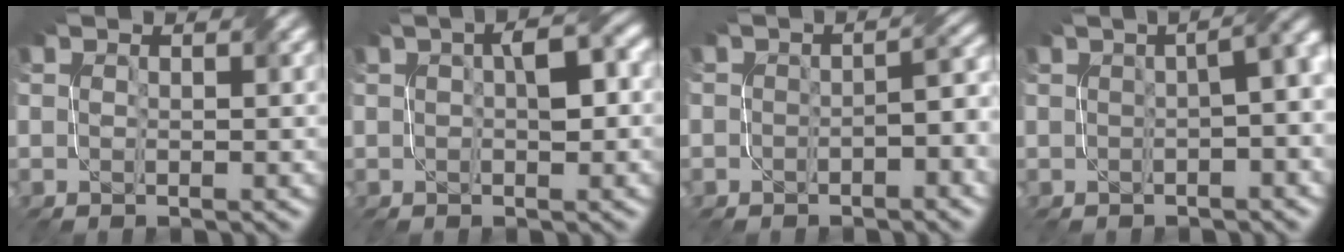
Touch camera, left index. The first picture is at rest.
{"total": 3.2, "force": [0.4, 1.1, 2.9], "torque": [-0.049, 0.013, 0.007]}
{"total": 2.9, "force": [-1.5, 1.2, 2.2], "torque": [-0.028, 0.012, -0.020]}
{"total": 8.8, "force": [0.9, 4.3, 7.6], "torque": [-0.020, 0.042, -0.017]}